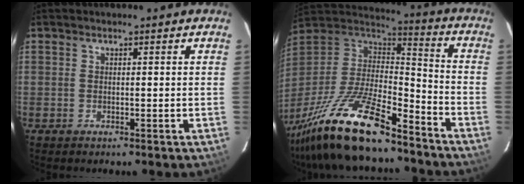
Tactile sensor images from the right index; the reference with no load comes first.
{"total": 25.2, "force": [-18.2, 6.7, 16.0], "torque": [-0.327, -0.043, -0.318]}